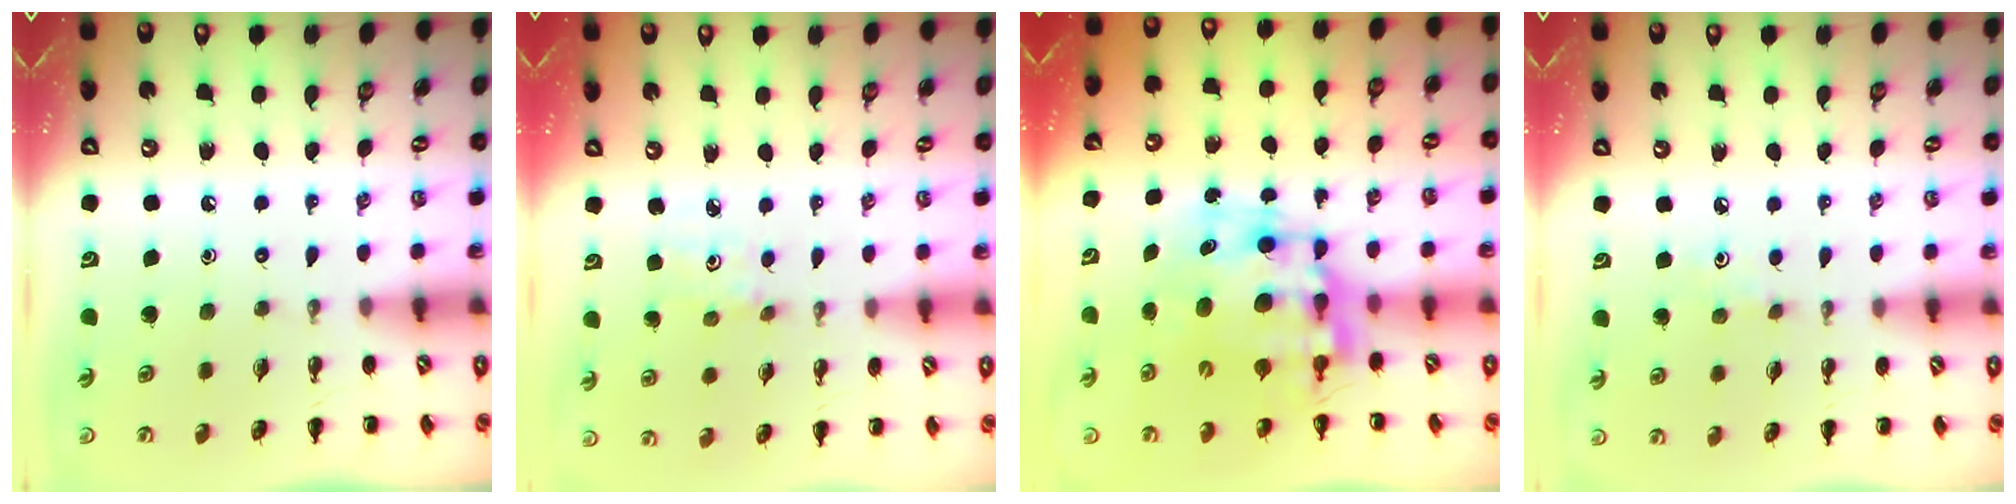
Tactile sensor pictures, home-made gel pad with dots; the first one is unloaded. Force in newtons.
{"total": 2.9, "press": 2.8, "slide": 0.8}
{"total": 9.7, "press": 9.4, "slide": 2.4}
{"total": 3.5, "press": 3.4, "slide": 1.1}